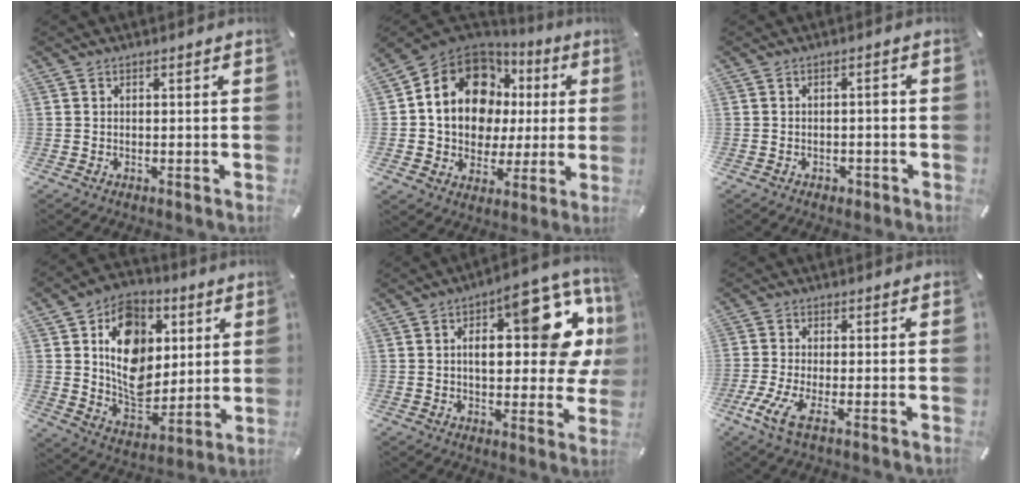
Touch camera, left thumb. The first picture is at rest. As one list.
[{"total": 16.3, "force": [5.1, 12.8, 8.7], "torque": [-0.159, -0.035, 0.091]}, {"total": 2.4, "force": [-0.7, 1.7, 1.6], "torque": [-0.031, 0.007, -0.017]}, {"total": 15.3, "force": [3.5, 12.2, 8.5], "torque": [-0.134, -0.019, 0.066]}, {"total": 20.3, "force": [5.8, 9.2, 17.1], "torque": [-0.224, -0.035, 0.088]}, {"total": 6.7, "force": [-2.6, 1.8, 5.9], "torque": [-0.141, -0.020, -0.047]}]